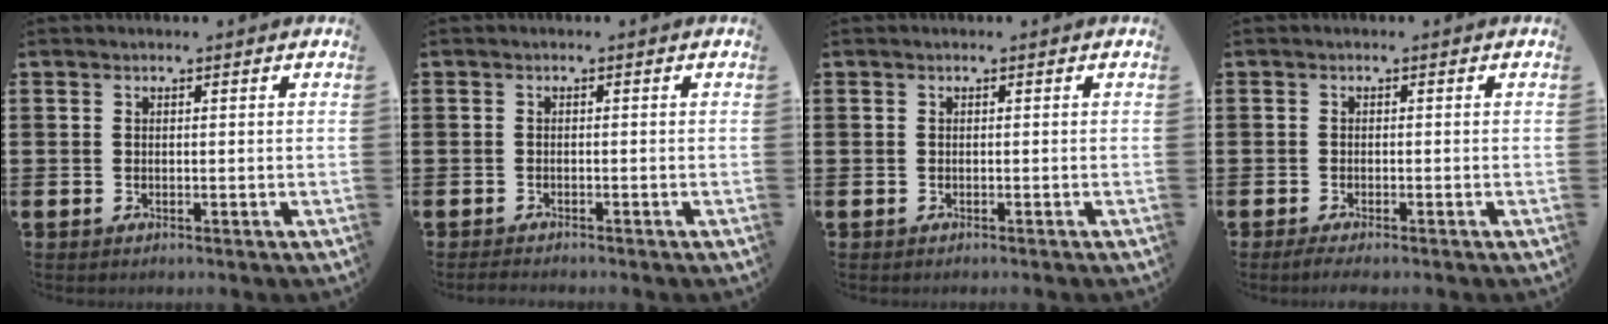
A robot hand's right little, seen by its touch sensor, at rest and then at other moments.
{"total": 0.8, "force": [-0.8, 0.1, 0.2], "torque": [-0.006, -0.001, -0.016]}
{"total": 0.0}
{"total": 1.0, "force": [-0.7, 0.1, 0.7], "torque": [-0.012, -0.002, -0.014]}